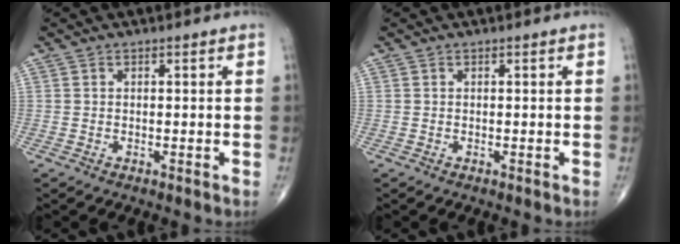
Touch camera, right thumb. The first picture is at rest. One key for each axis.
{"total": 0.0}